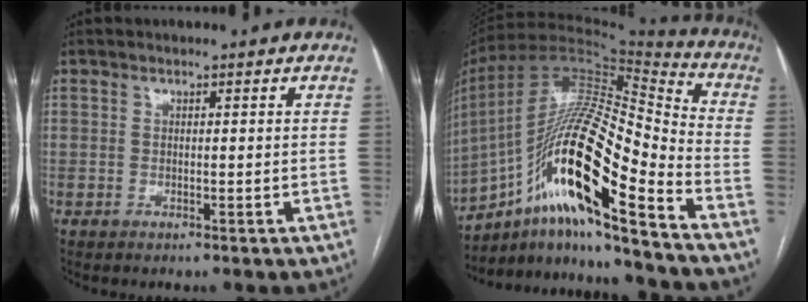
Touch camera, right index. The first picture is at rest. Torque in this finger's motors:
{"motor_torque": [0.78, -0.19, 0.34, 0.08]}